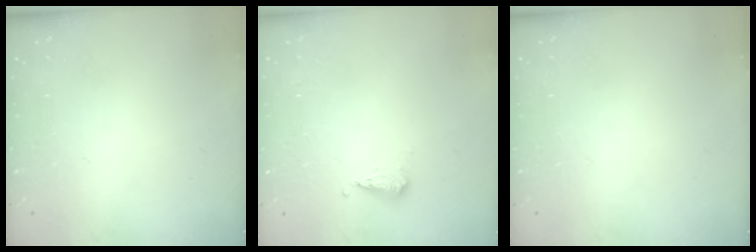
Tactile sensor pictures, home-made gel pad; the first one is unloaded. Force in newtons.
{"total": 4.7, "press": 4.7, "slide": 0.7}
{"total": 0.0}